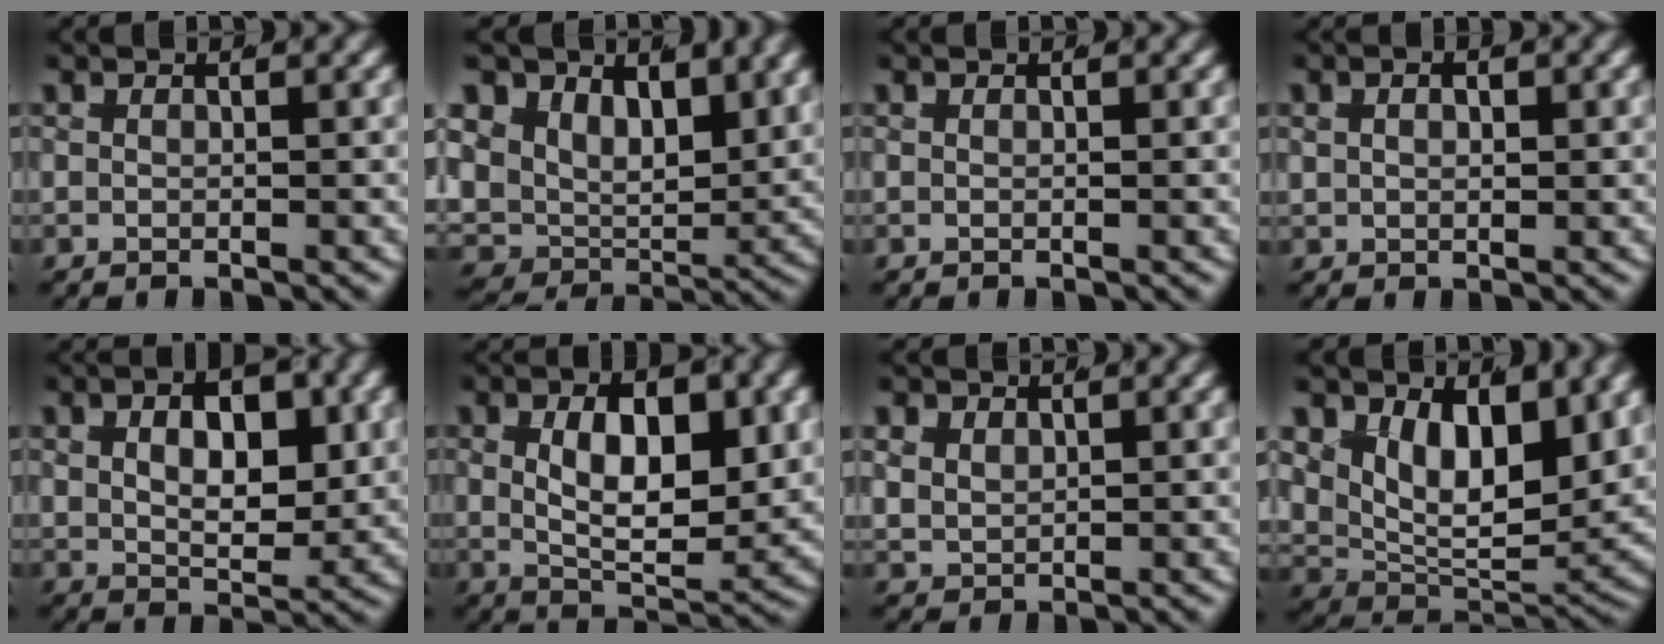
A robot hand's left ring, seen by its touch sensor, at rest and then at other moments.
{"total": 10.8, "force": [1.2, 8.9, 6.1], "torque": [-0.135, -0.041, 0.015]}
{"total": 0.0}
{"total": 1.6, "force": [0.1, 1.2, 1.1], "torque": [-0.022, -0.006, 0.004]}
{"total": 6.7, "force": [1.1, 4.5, 4.8], "torque": [-0.075, -0.013, 0.014]}
{"total": 8.3, "force": [0.1, 4.8, 6.8], "torque": [-0.113, -0.028, 0.002]}
{"total": 3.5, "force": [0.3, 3.3, 1.3], "torque": [-0.060, -0.020, 0.013]}
{"total": 11.3, "force": [1.3, 7.5, 8.3], "torque": [-0.144, -0.027, 0.019]}